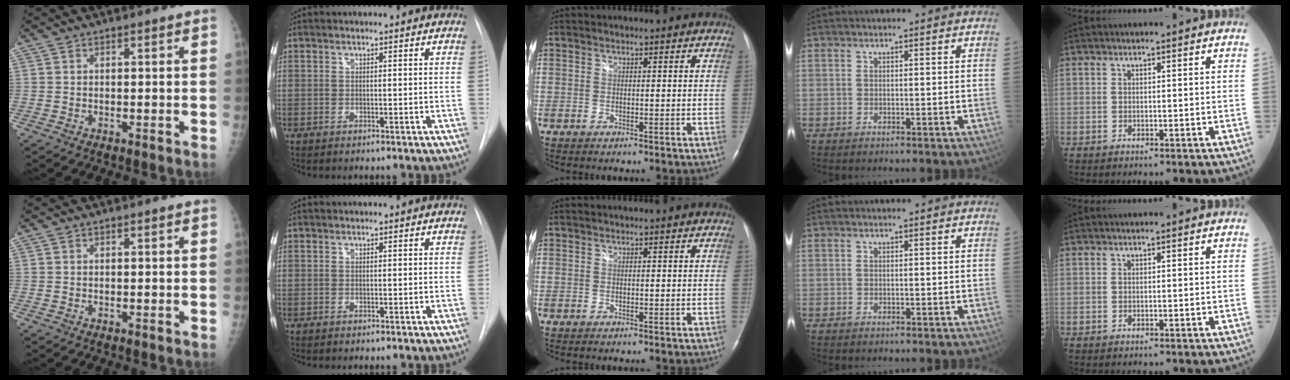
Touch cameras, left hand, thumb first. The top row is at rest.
{}